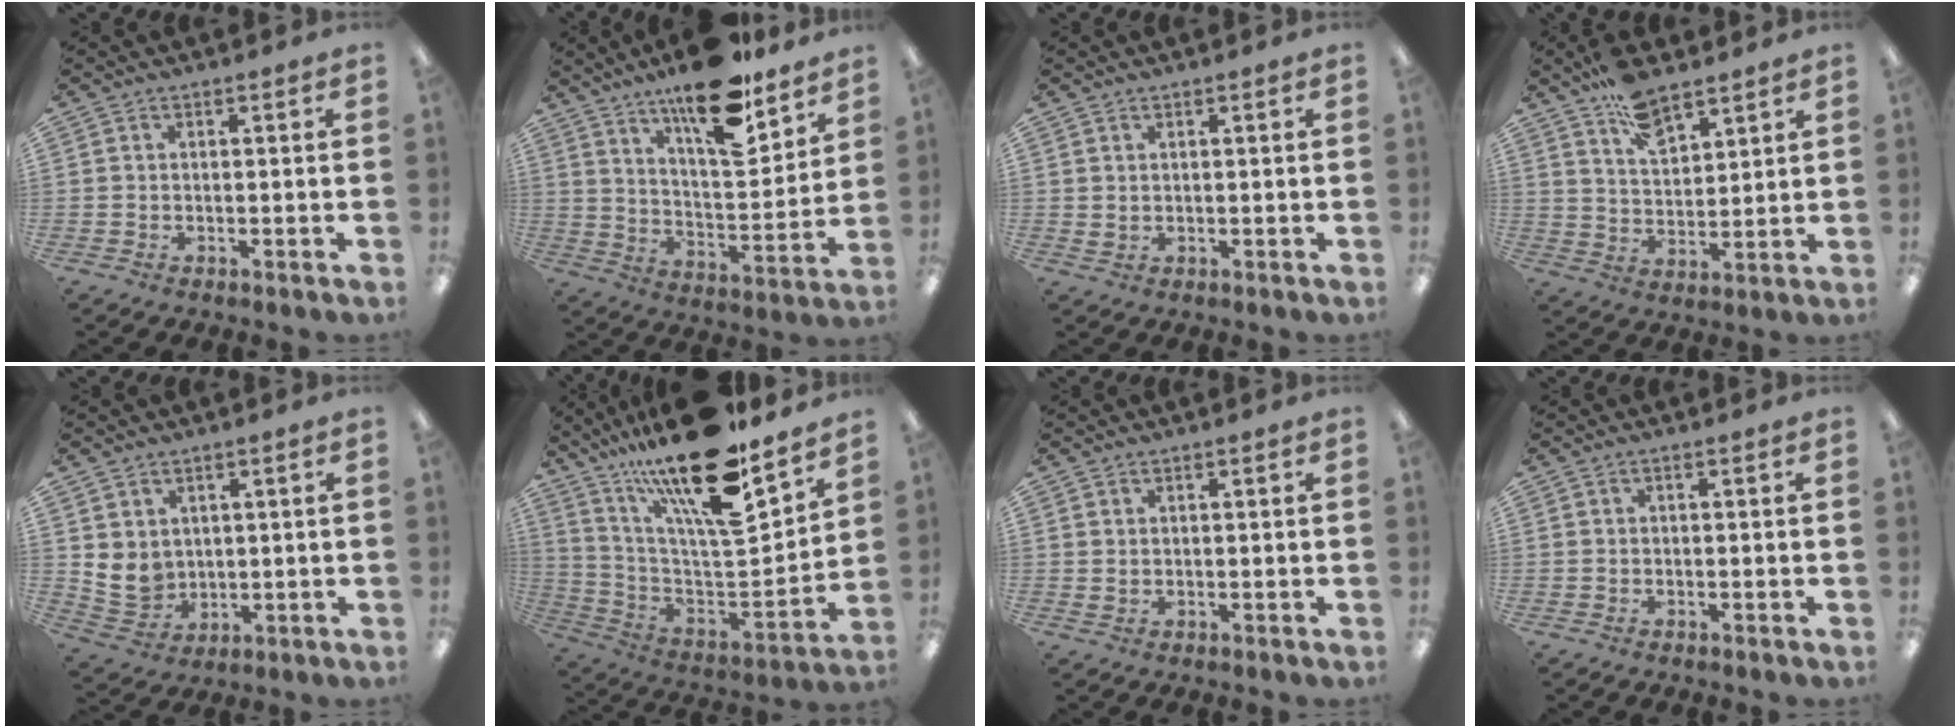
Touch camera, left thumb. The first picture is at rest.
{"total": 17.6, "force": [13.5, 5.2, 10.0], "torque": [-0.159, -0.093, 0.226]}
{"total": 1.3, "force": [1.2, 0.4, 0.3], "torque": [0.002, -0.006, 0.022]}
{"total": 10.2, "force": [7.5, 4.6, 5.1], "torque": [-0.080, -0.040, 0.135]}
{"total": 6.4, "force": [2.5, 5.6, 1.8], "torque": [-0.048, -0.016, 0.051]}
{"total": 24.5, "force": [17.7, 6.3, 15.8], "torque": [-0.269, -0.125, 0.294]}
{"total": 1.0, "force": [1.0, 0.2, 0.1], "torque": [-0.003, -0.002, 0.019]}
{"total": 0.0}